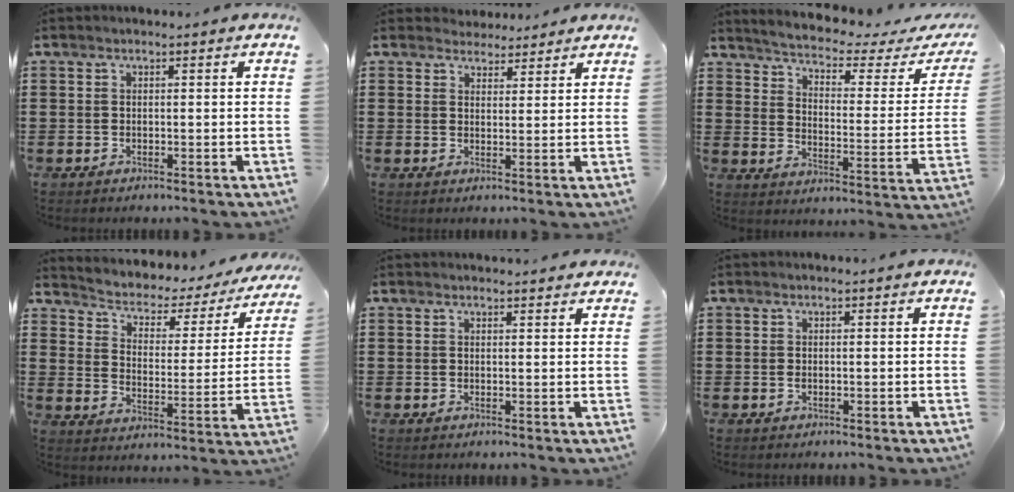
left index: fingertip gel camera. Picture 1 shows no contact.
{"total": 3.0, "force": [2.7, 1.1, -0.2], "torque": [-0.007, -0.001, 0.052]}
{"total": 2.8, "force": [2.3, 0.1, 1.5], "torque": [-0.048, -0.027, 0.028]}
{"total": 2.5, "force": [1.7, 1.7, 0.8], "torque": [-0.034, -0.019, 0.016]}
{"total": 1.3, "force": [1.3, 0.0, 0.1], "torque": [-0.006, 0.000, 0.025]}
{"total": 0.0}